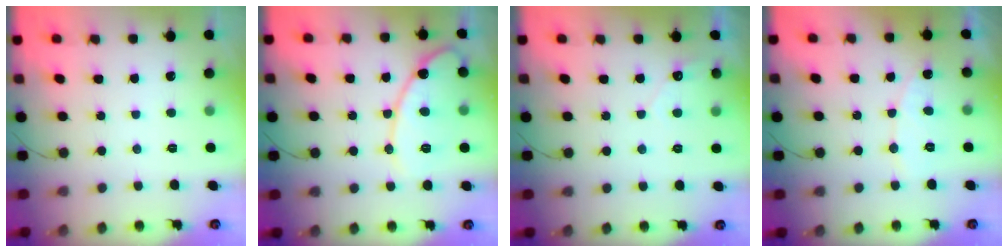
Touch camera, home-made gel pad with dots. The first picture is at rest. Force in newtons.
{"total": 13.9, "press": 13.9, "slide": 1.1}
{"total": 2.8, "press": 2.8, "slide": 0.1}
{"total": 6.3, "press": 6.3, "slide": 0.5}